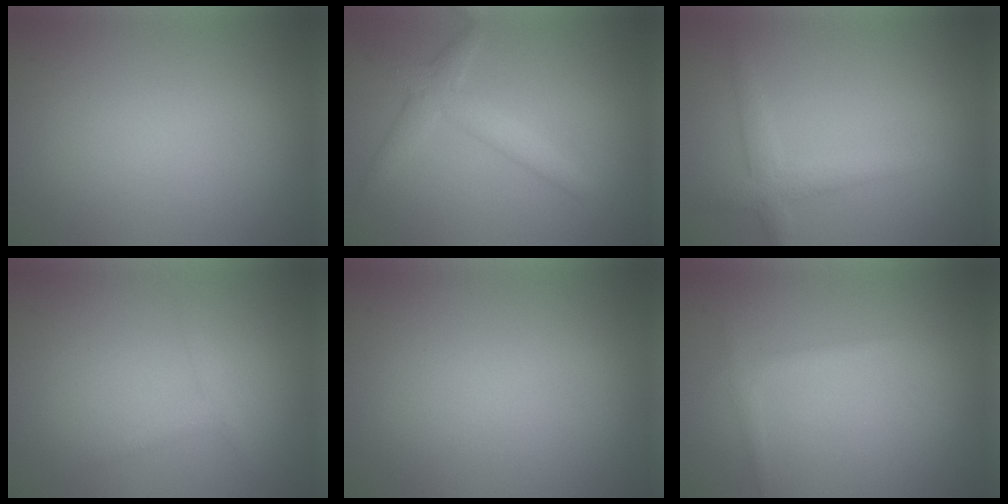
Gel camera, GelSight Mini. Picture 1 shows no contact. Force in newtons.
{"total": 2.9, "press": 2.9, "slide": 0.1}
{"total": 2.7, "press": 2.7, "slide": 0.1}
{"total": 1.3, "press": 1.3, "slide": 0.1}
{"total": 0.0}
{"total": 1.1, "press": 1.1, "slide": 0.1}